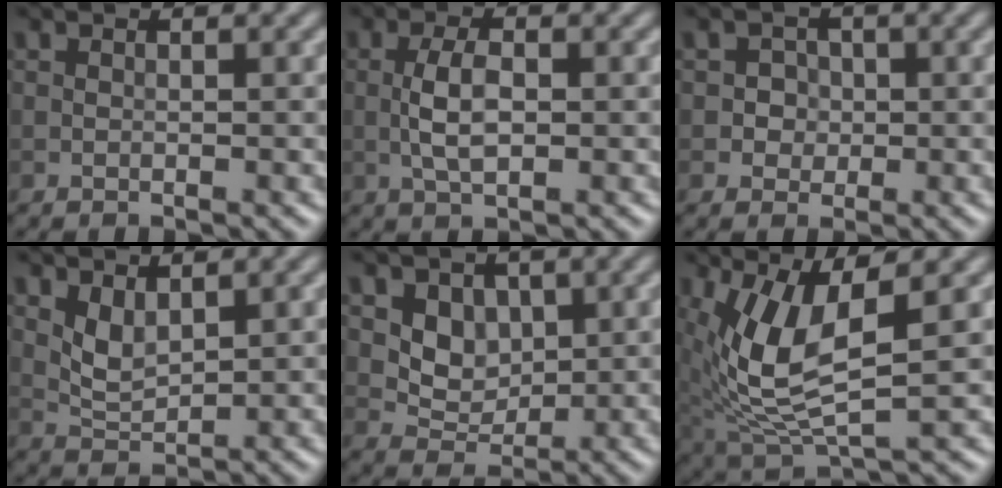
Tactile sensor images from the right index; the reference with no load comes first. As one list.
[{"total": 3.3, "force": [-0.4, 1.4, 3.0], "torque": [-0.060, 0.003, -0.009]}, {"total": 1.8, "force": [0.0, 1.8, 0.4], "torque": [0.013, 0.001, -0.003]}, {"total": 2.3, "force": [1.1, 1.1, 1.6], "torque": [-0.037, -0.005, 0.028]}, {"total": 3.4, "force": [0.9, 2.7, 1.8], "torque": [-0.033, -0.011, 0.019]}, {"total": 8.0, "force": [1.3, 3.1, 7.2], "torque": [-0.165, -0.009, 0.032]}]